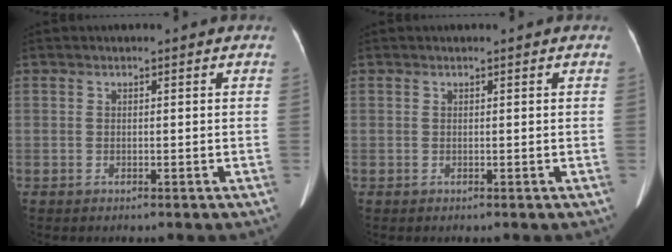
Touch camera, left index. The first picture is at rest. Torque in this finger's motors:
{"motor_torque": [0.14, 0.03, -0.04, -0.01]}